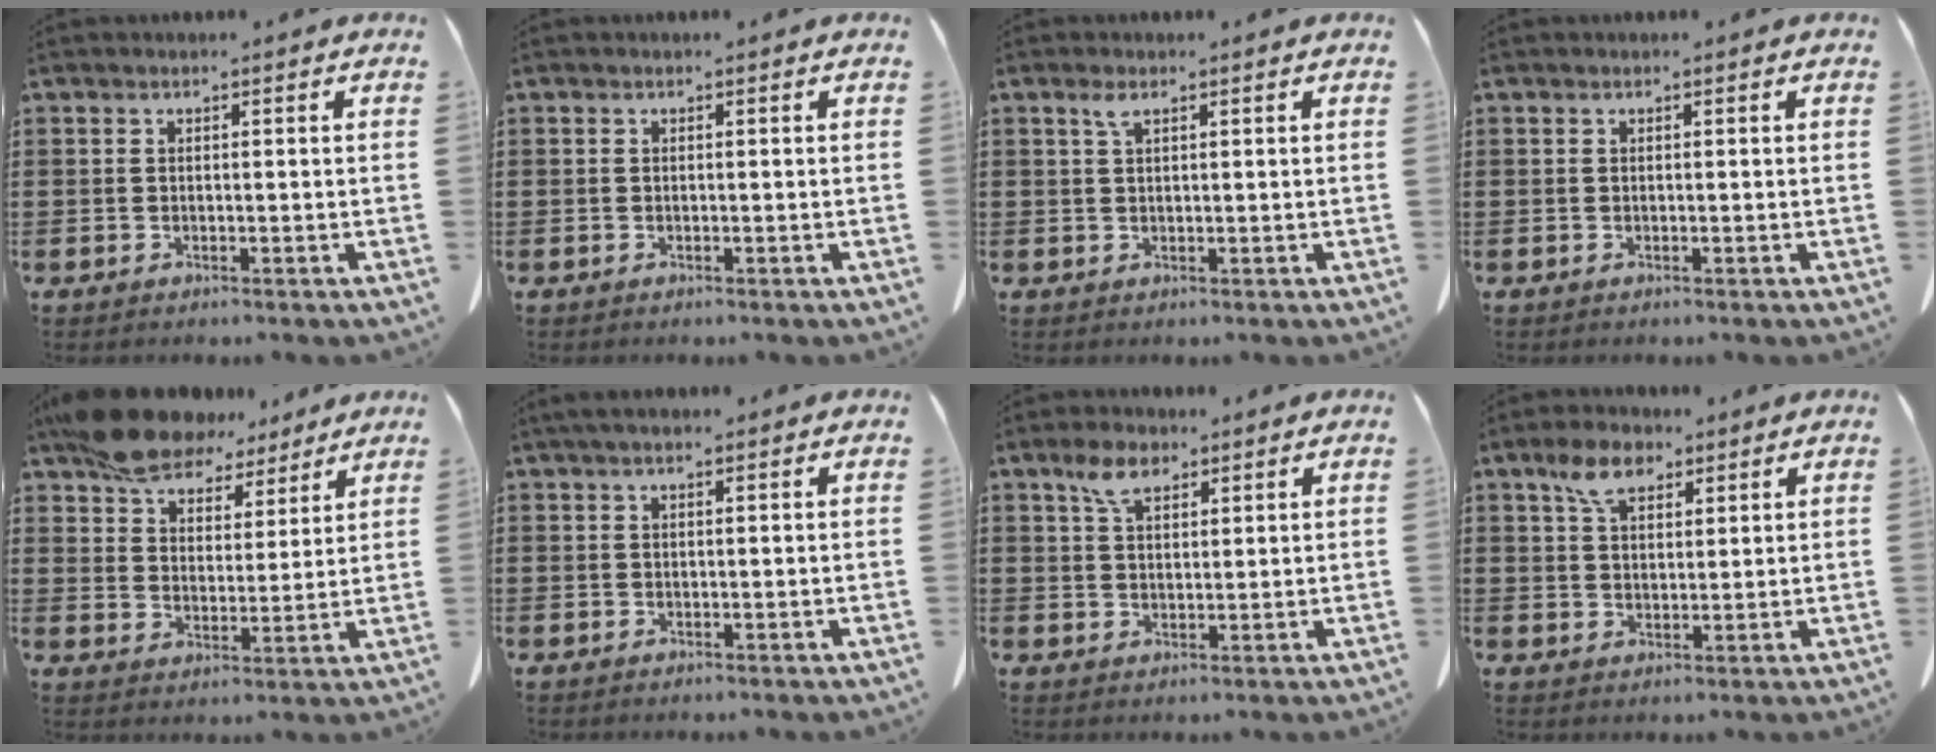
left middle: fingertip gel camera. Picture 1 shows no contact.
{"total": 0.0}
{"total": 1.7, "force": [0.9, 0.6, 1.3], "torque": [-0.030, 0.003, 0.016]}
{"total": 0.0}
{"total": 10.0, "force": [8.7, 3.8, 3.3], "torque": [-0.081, -0.024, 0.165]}
{"total": 1.5, "force": [0.9, 0.5, 1.2], "torque": [-0.025, 0.005, 0.015]}
{"total": 4.7, "force": [2.9, 2.5, 2.6], "torque": [-0.060, 0.010, 0.053]}
{"total": 5.9, "force": [3.7, 3.4, 3.2], "torque": [-0.068, 0.011, 0.066]}